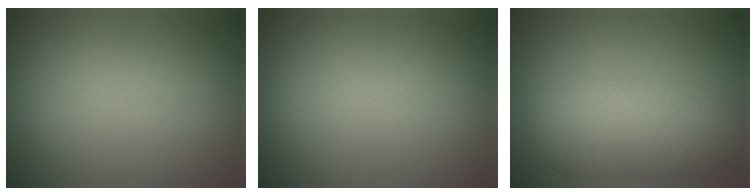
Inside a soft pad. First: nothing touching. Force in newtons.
{"total": 0.0}
{"total": 5.9, "press": 5.9, "slide": 0.2}